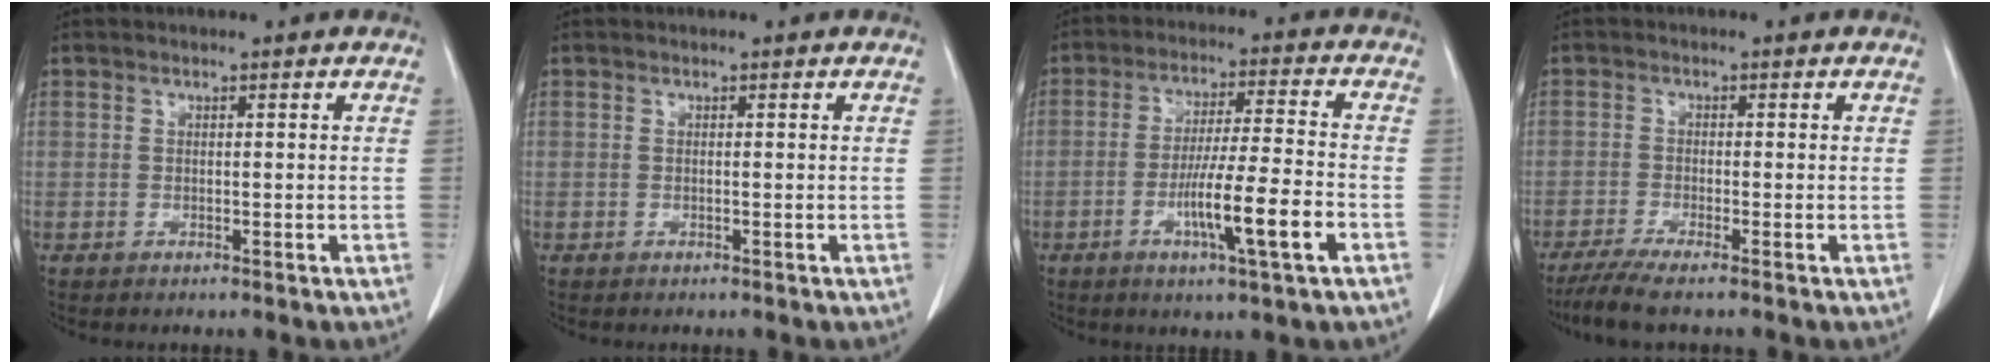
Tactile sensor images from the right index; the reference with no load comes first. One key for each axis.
{"total": 0.0}
{"total": 10.9, "fx": -4.0, "fy": -0.2, "fz": 10.1, "tx": -0.176, "ty": -0.010, "tz": -0.071}
{"total": 4.6, "fx": -3.5, "fy": -0.3, "fz": 2.9, "tx": -0.054, "ty": -0.013, "tz": -0.067}